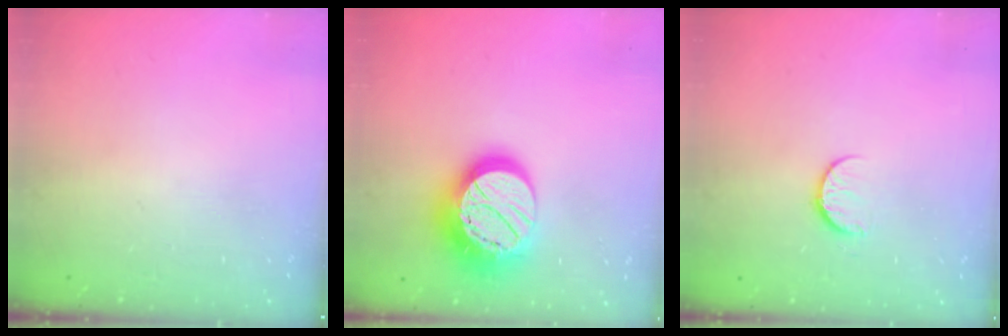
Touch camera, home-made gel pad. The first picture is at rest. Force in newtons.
{"total": 19.5, "press": 19.4, "slide": 1.4}
{"total": 7.7, "press": 7.6, "slide": 0.7}